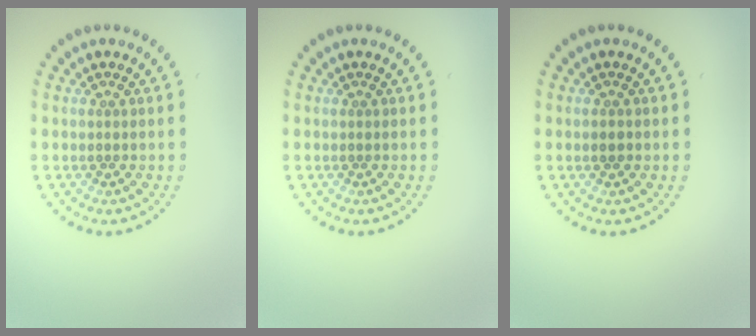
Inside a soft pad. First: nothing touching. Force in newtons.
{"total": 0.0}
{"total": 0.8, "press": 0.8, "slide": 0.1}